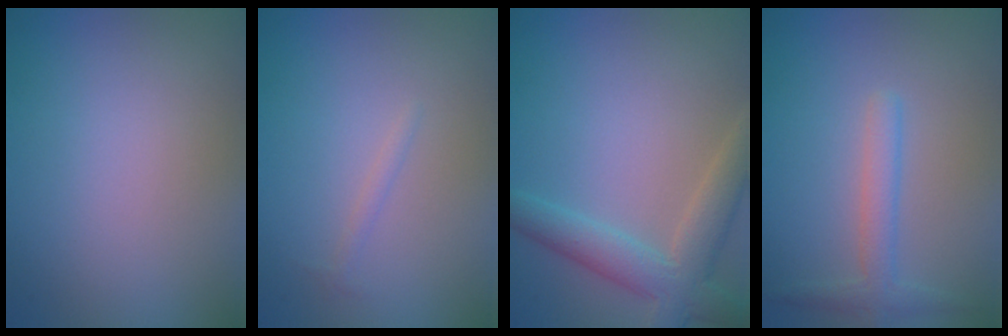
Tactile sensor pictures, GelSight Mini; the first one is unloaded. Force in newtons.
{"total": 0.6, "press": 0.6, "slide": 0.0}
{"total": 4.7, "press": 4.7, "slide": 0.4}
{"total": 2.2, "press": 2.2, "slide": 0.1}